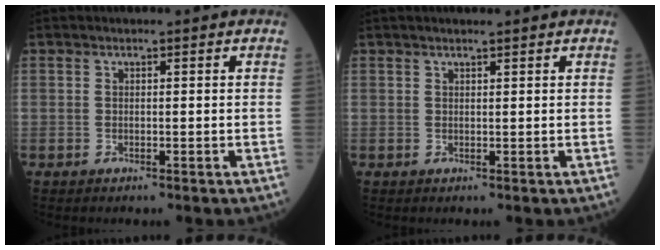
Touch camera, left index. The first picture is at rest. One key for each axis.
{"total": 2.4, "fx": 1.9, "fy": 0.0, "fz": 1.3, "tx": -0.017, "ty": 0.016, "tz": 0.030}